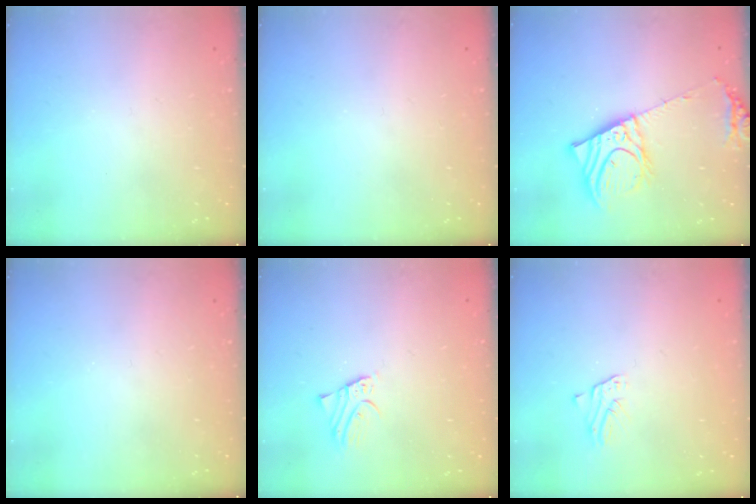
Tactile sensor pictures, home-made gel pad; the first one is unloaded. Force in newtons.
{"total": 0.0}
{"total": 14.4, "press": 14.0, "slide": 3.1}
{"total": 0.0}
{"total": 1.9, "press": 1.9, "slide": 0.1}
{"total": 1.9, "press": 1.9, "slide": 0.1}